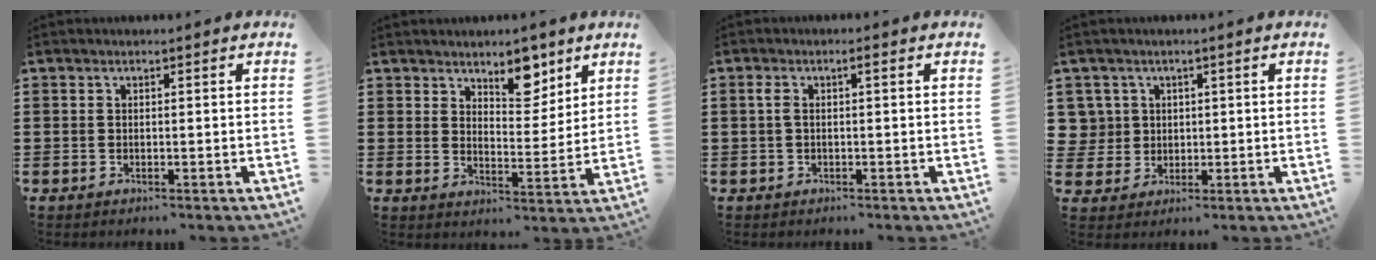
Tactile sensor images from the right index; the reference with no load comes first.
{"total": 6.8, "force": [5.3, 3.2, 2.8], "torque": [-0.042, -0.021, 0.091]}
{"total": 2.0, "force": [0.0, 0.5, 1.9], "torque": [-0.041, -0.002, -0.003]}
{"total": 4.0, "force": [1.0, 3.9, 0.2], "torque": [-0.025, 0.013, 0.018]}